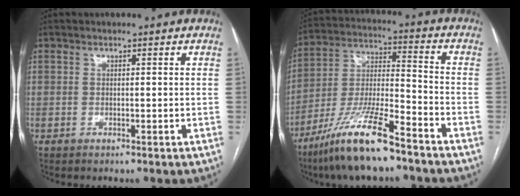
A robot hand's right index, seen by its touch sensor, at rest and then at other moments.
{"total": 14.9, "force": [-10.5, 1.9, 10.3], "torque": [-0.209, -0.018, -0.193]}